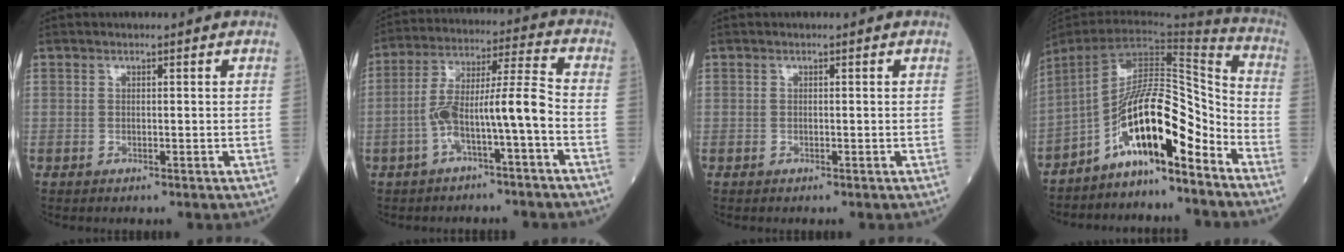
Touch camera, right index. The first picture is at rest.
{"total": 10.0, "force": [-3.3, 0.6, 9.4], "torque": [-0.176, 0.035, -0.060]}
{"total": 0.0}
{"total": 14.4, "force": [-8.3, 3.3, 11.2], "torque": [-0.191, 0.037, -0.143]}